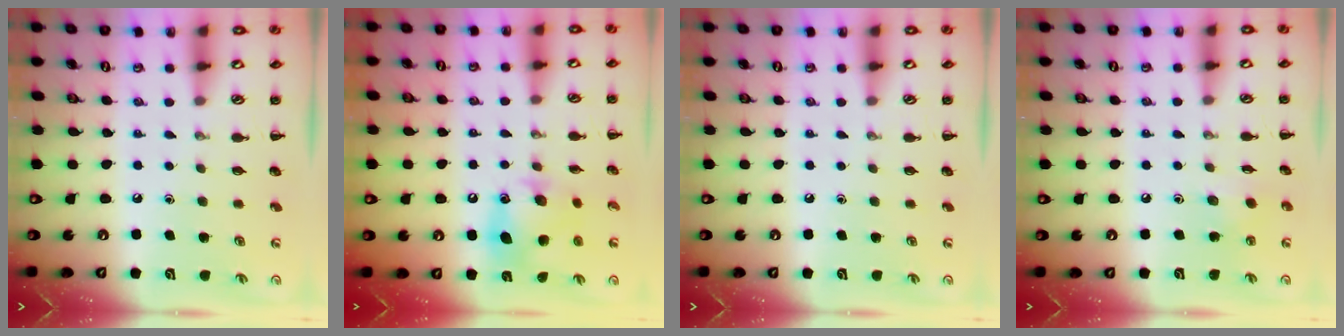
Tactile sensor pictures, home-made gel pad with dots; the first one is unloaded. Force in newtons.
{"total": 11.8, "press": 11.7, "slide": 1.7}
{"total": 0.0}
{"total": 2.9, "press": 2.8, "slide": 0.6}